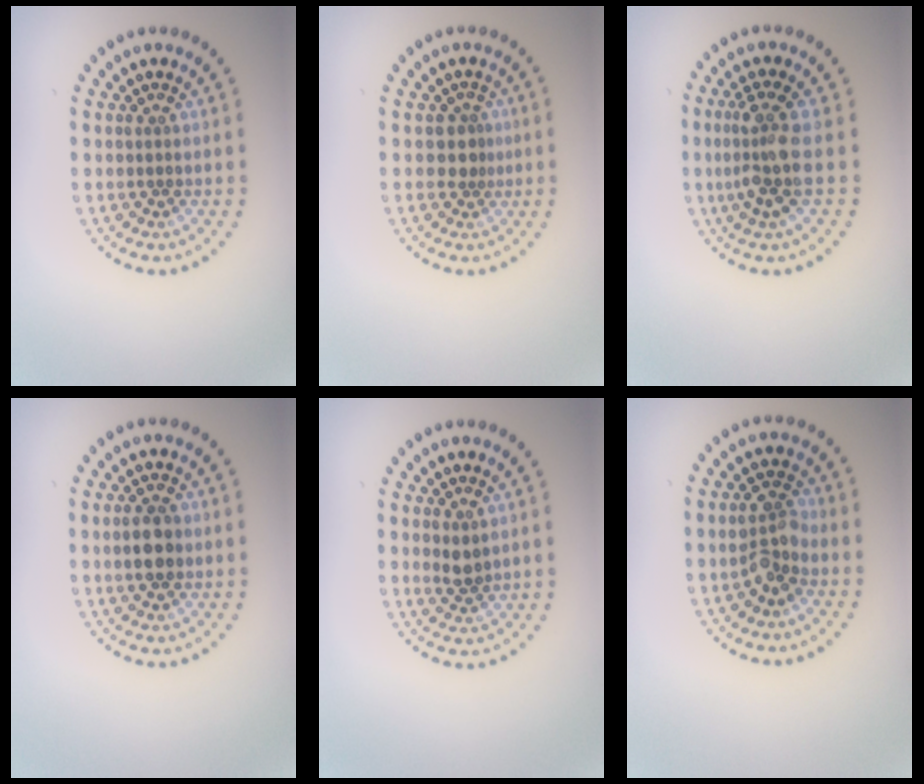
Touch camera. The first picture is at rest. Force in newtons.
{"total": 1.8, "press": 1.2, "slide": 1.3}
{"total": 3.7, "press": 3.2, "slide": 1.8}
{"total": 2.7, "press": 2.7, "slide": 0.0}
{"total": 1.3, "press": 1.2, "slide": 0.5}
{"total": 2.8, "press": 2.8, "slide": 0.7}